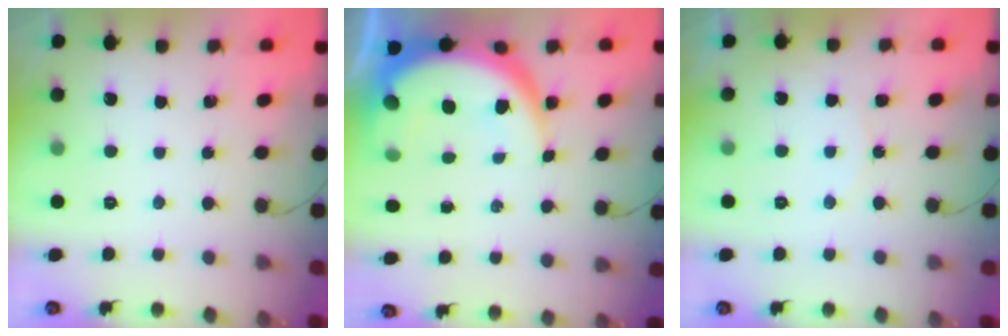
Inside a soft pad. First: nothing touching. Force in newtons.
{"total": 10.7, "press": 10.7, "slide": 0.6}
{"total": 3.4, "press": 3.4, "slide": 0.4}